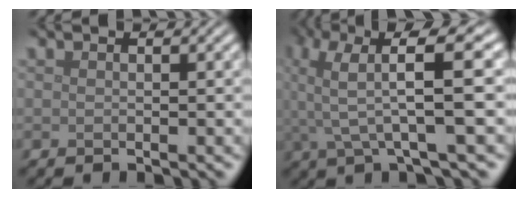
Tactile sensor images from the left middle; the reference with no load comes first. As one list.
[{"total": 7.8, "force": [1.6, 1.8, 7.4], "torque": [-0.139, 0.015, 0.022]}]